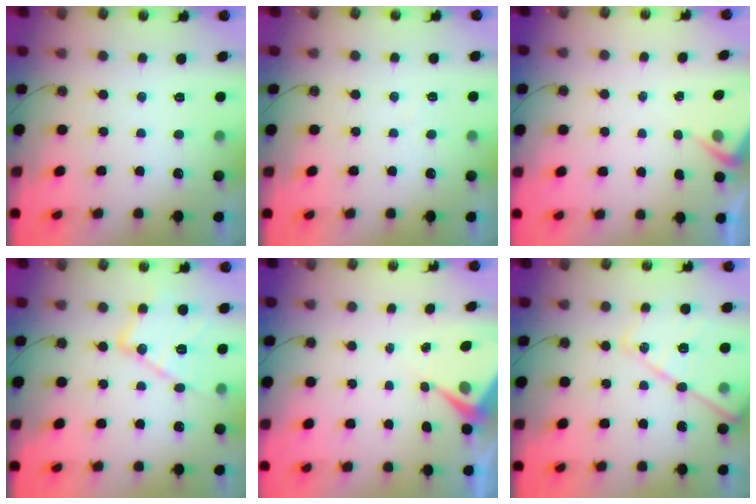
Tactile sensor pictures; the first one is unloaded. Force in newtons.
{"total": 3.5, "press": 3.5, "slide": 0.6}
{"total": 3.2, "press": 3.2, "slide": 0.5}
{"total": 14.9, "press": 14.9, "slide": 1.3}
{"total": 5.3, "press": 5.3, "slide": 0.6}
{"total": 16.0, "press": 16.0, "slide": 1.2}